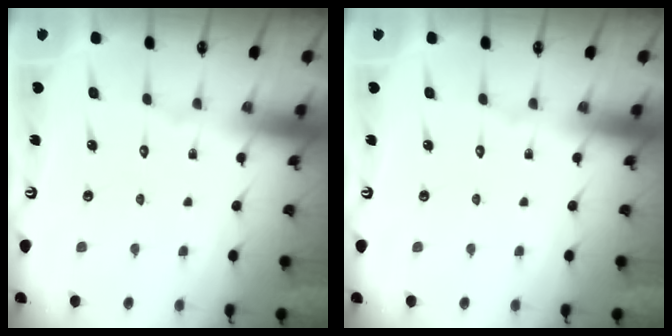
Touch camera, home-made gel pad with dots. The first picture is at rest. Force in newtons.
{"total": 0.0}